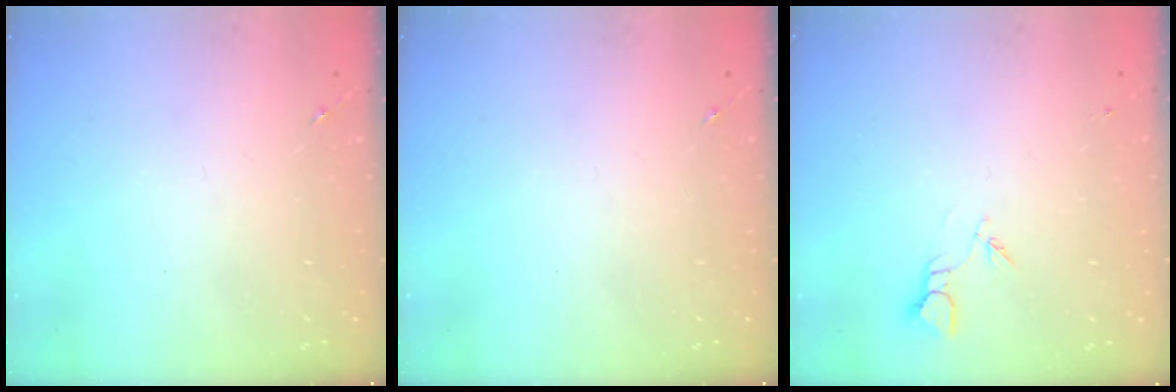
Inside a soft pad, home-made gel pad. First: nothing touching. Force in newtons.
{"total": 0.0}
{"total": 2.7, "press": 2.7, "slide": 0.3}